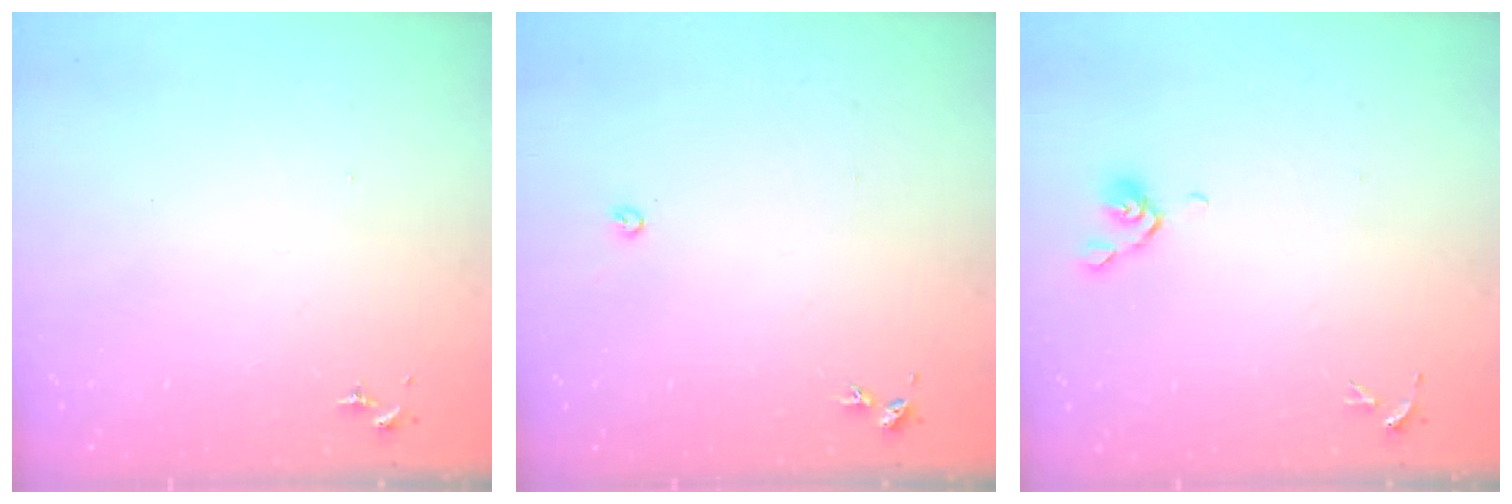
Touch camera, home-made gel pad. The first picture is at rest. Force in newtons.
{"total": 2.2, "press": 2.2, "slide": 0.3}
{"total": 5.5, "press": 5.3, "slide": 1.5}